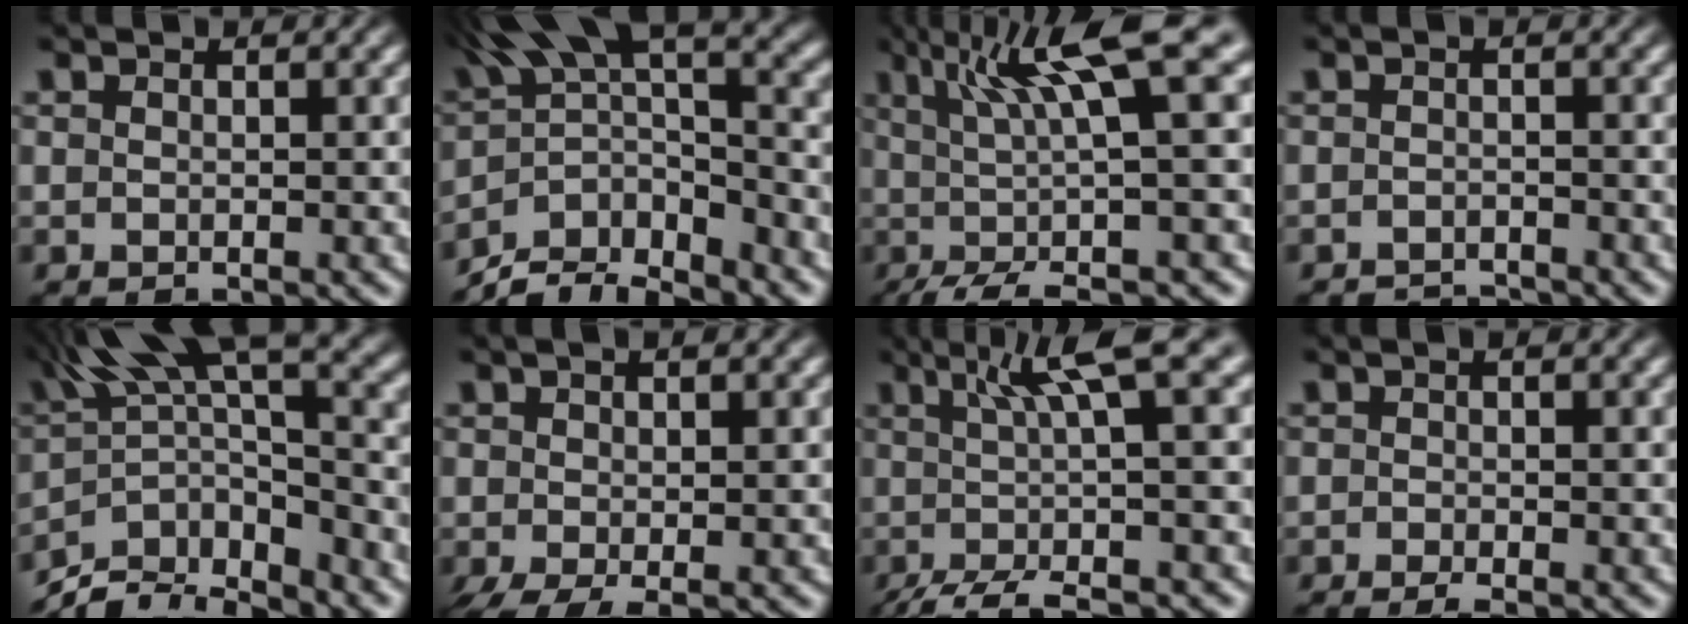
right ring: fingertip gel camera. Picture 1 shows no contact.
{"total": 9.2, "force": [-2.7, 5.7, 6.7], "torque": [-0.100, -0.020, -0.043]}
{"total": 8.8, "force": [1.0, 1.5, 8.6], "torque": [-0.125, 0.014, 0.026]}
{"total": 3.2, "force": [-3.2, 0.0, 0.1], "torque": [0.008, -0.010, -0.050]}
{"total": 10.1, "force": [-2.6, 5.9, 7.8], "torque": [-0.123, -0.023, -0.035]}
{"total": 4.7, "force": [-2.5, 1.9, 3.5], "torque": [-0.066, -0.019, -0.022]}
{"total": 7.5, "force": [-0.4, 1.2, 7.4], "torque": [-0.098, 0.014, 0.001]}
{"total": 2.1, "force": [-1.8, 0.3, 1.1], "torque": [-0.010, 0.000, -0.029]}